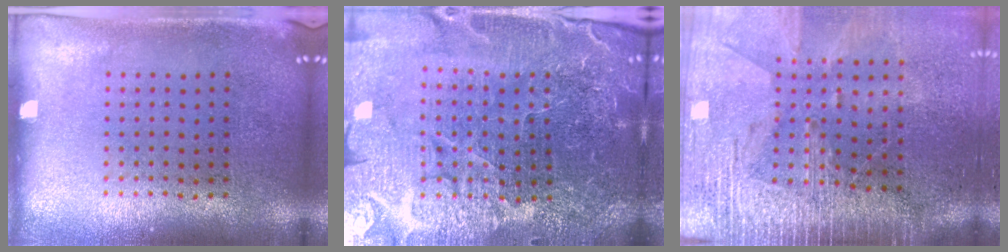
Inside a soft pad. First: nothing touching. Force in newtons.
{"total": 5.7, "press": 5.3, "slide": 2.1}
{"total": 3.9, "press": 3.4, "slide": 1.8}